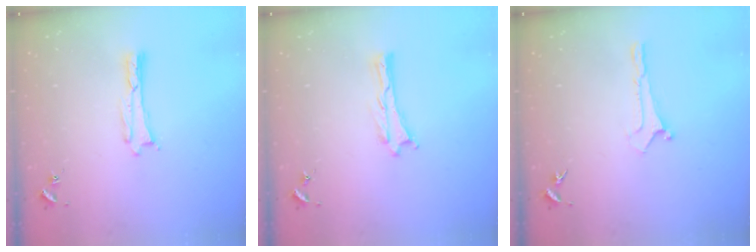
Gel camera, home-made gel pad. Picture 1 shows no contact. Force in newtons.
{"total": 0.0}
{"total": 0.0}